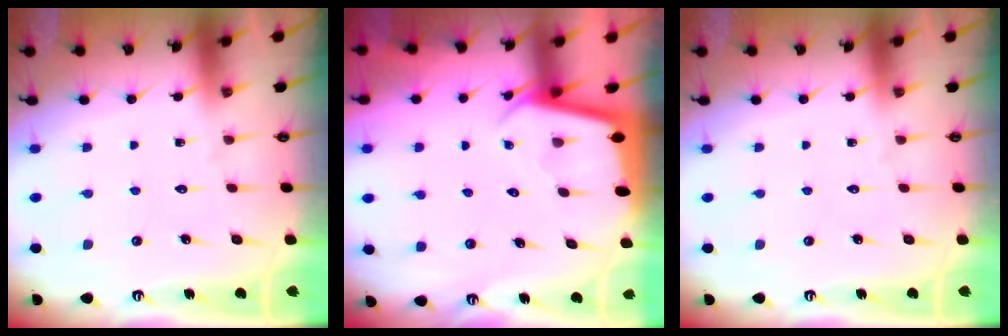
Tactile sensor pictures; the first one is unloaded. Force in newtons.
{"total": 2.5, "press": 2.5, "slide": 0.1}
{"total": 0.0}